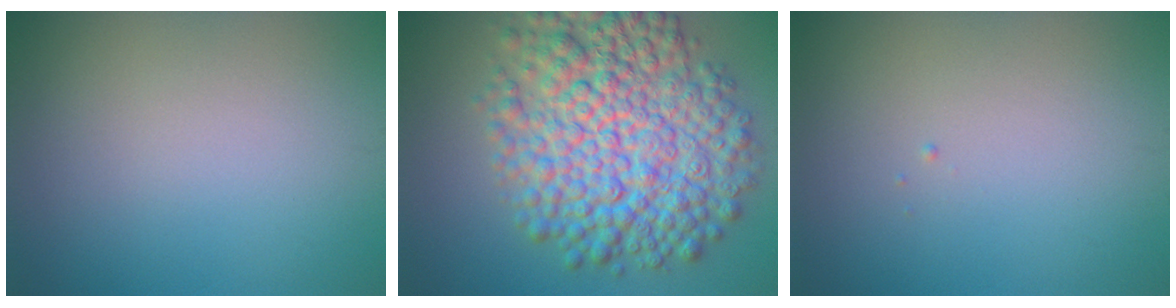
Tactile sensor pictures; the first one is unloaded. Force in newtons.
{"total": 11.6, "press": 11.6, "slide": 0.2}
{"total": 0.0}